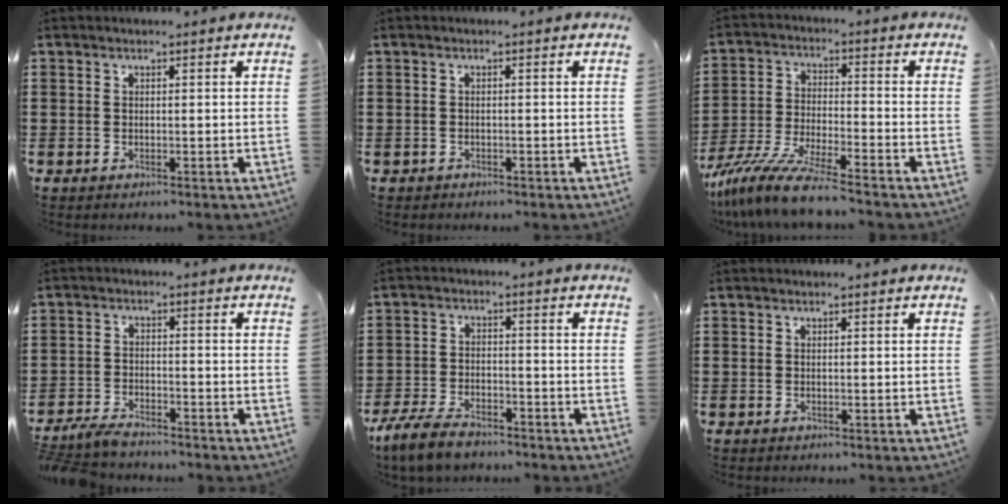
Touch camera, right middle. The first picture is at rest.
{"total": 0.5, "force": [-0.5, 0.1, 0.0], "torque": [-0.002, -0.001, -0.011]}
{"total": 9.6, "force": [-8.4, 0.0, 4.5], "torque": [-0.100, -0.004, -0.166]}
{"total": 3.7, "force": [-3.6, 0.7, 0.8], "torque": [-0.030, 0.000, -0.078]}
{"total": 6.0, "force": [-4.9, 1.8, 2.9], "torque": [-0.075, -0.002, -0.097]}
{"total": 0.0}